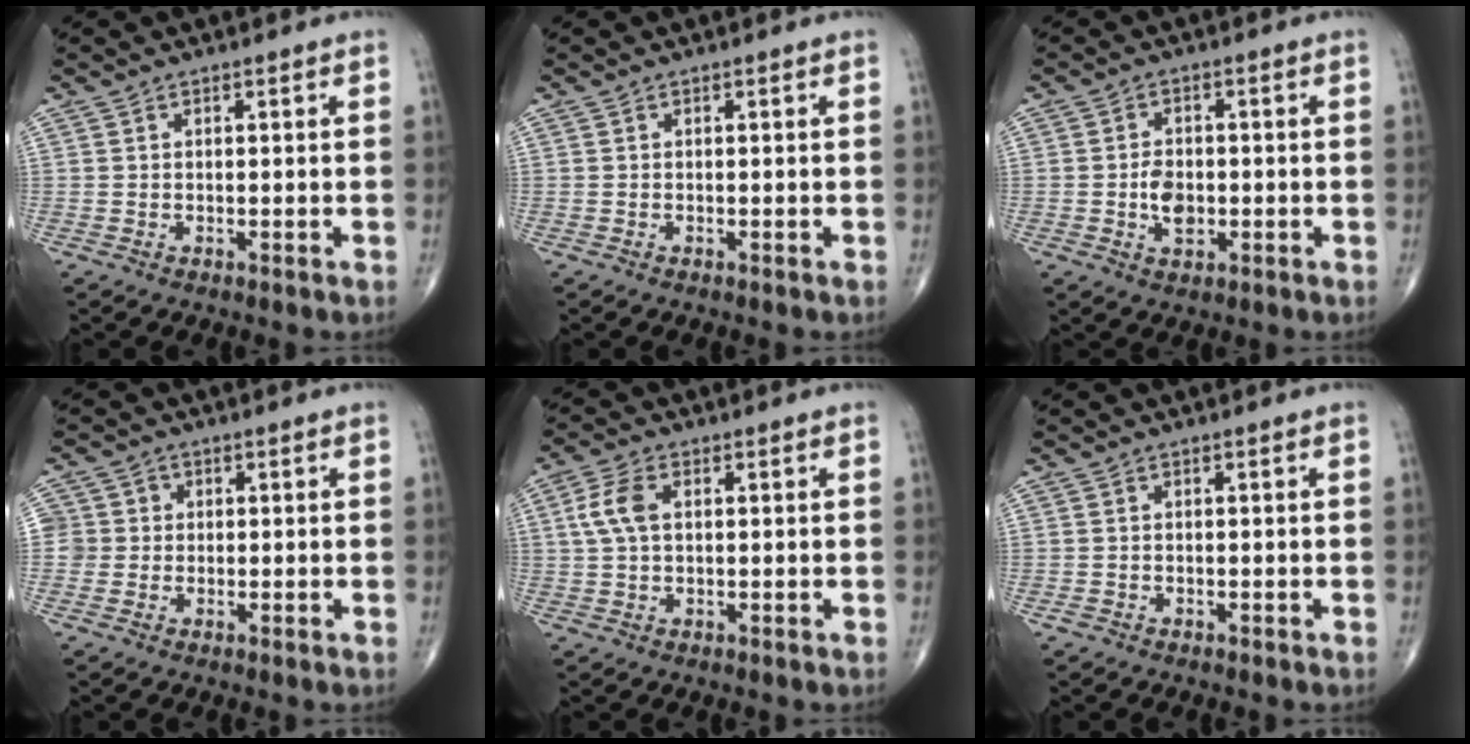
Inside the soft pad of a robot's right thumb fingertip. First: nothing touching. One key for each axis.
{"total": 0.0}
{"total": 4.7, "fx": -0.8, "fy": 3.0, "fz": 3.4, "tx": -0.048, "ty": 0.001, "tz": -0.016}
{"total": 3.7, "fx": 0.0, "fy": 3.7, "fz": 0.2, "tx": 0.026, "ty": 0.010, "tz": -0.005}
{"total": 5.6, "fx": 1.0, "fy": 3.2, "fz": 4.4, "tx": -0.104, "ty": 0.012, "tz": 0.018}
{"total": 0.7, "fx": -0.4, "fy": 0.5, "fz": 0.2, "tx": -0.007, "ty": 0.002, "tz": -0.010}